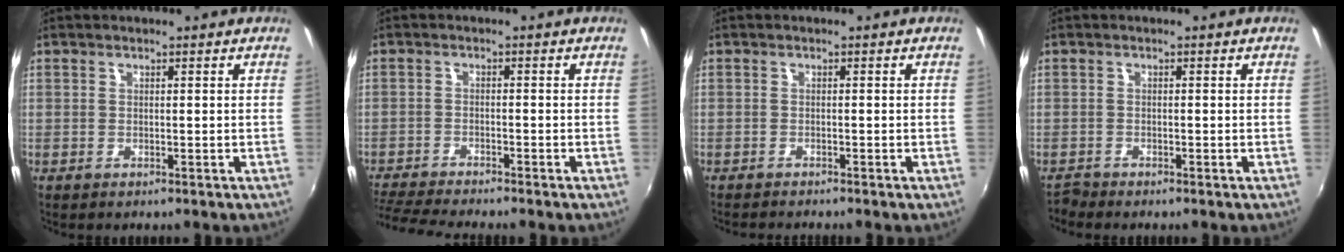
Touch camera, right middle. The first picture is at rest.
{"total": 8.1, "force": [-7.5, -0.1, 2.9], "torque": [-0.082, -0.025, -0.134]}
{"total": 2.0, "force": [-2.0, 0.0, 0.5], "torque": [-0.018, -0.013, -0.038]}
{"total": 1.3, "force": [-1.3, 0.0, -0.2], "torque": [0.002, -0.006, -0.030]}